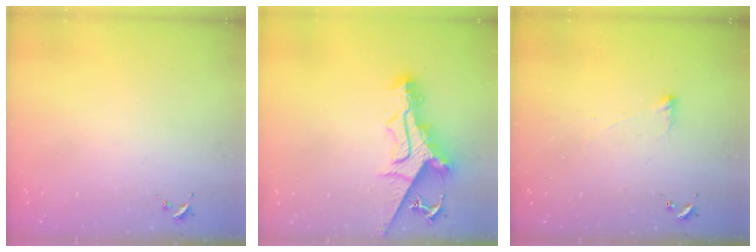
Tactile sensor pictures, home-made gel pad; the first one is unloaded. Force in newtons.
{"total": 14.8, "press": 14.7, "slide": 0.9}
{"total": 2.8, "press": 2.7, "slide": 0.7}